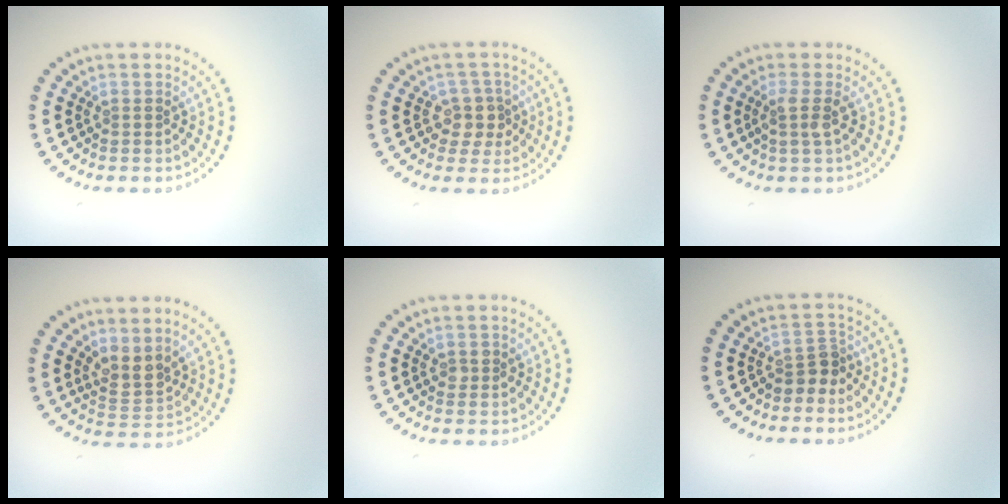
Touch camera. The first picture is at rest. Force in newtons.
{"total": 2.7, "press": 2.3, "slide": 1.4}
{"total": 1.7, "press": 1.3, "slide": 1.1}
{"total": 2.4, "press": 2.0, "slide": 1.5}
{"total": 1.0, "press": 1.0, "slide": 0.0}
{"total": 2.1, "press": 1.7, "slide": 1.2}